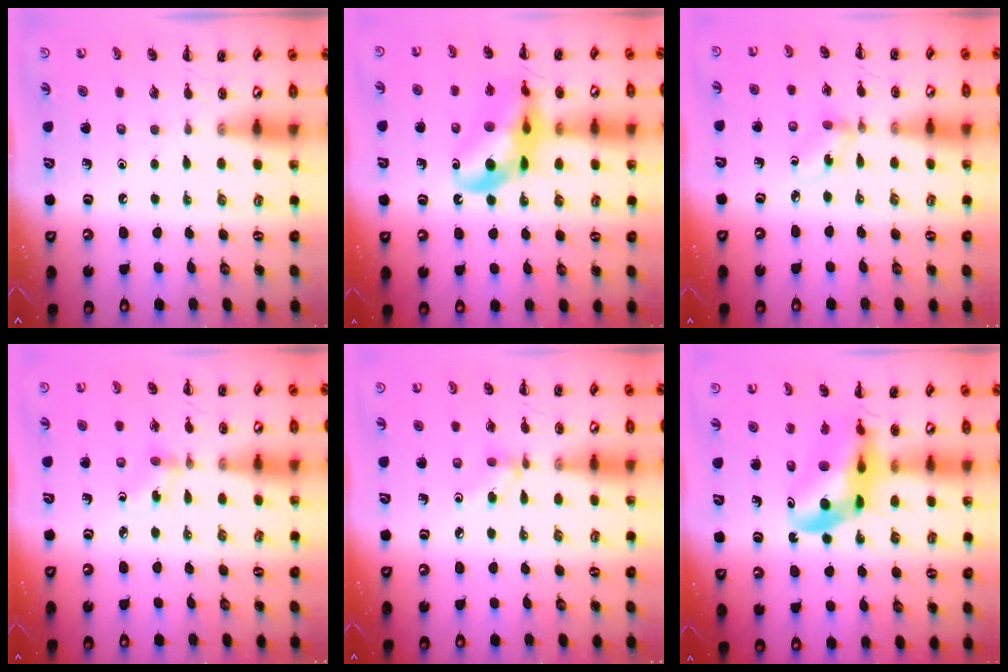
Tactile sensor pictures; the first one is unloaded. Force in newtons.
{"total": 15.4, "press": 14.9, "slide": 3.8}
{"total": 3.0, "press": 2.9, "slide": 0.7}
{"total": 2.9, "press": 2.7, "slide": 1.2}
{"total": 3.0, "press": 2.8, "slide": 1.2}
{"total": 13.0, "press": 12.5, "slide": 3.6}